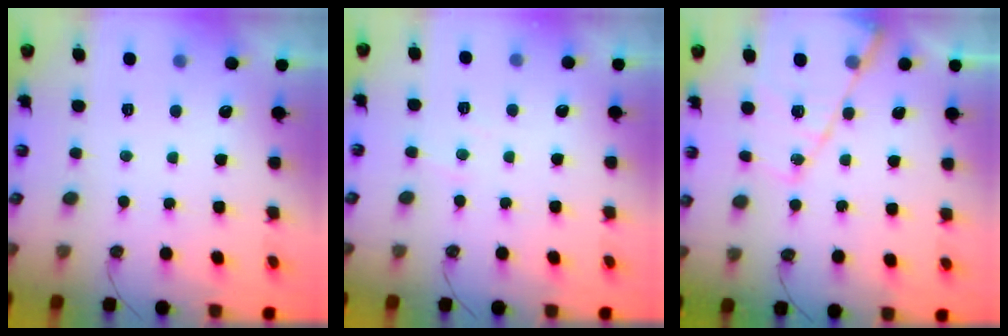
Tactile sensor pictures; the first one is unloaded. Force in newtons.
{"total": 3.0, "press": 2.9, "slide": 0.6}
{"total": 14.3, "press": 14.2, "slide": 1.4}